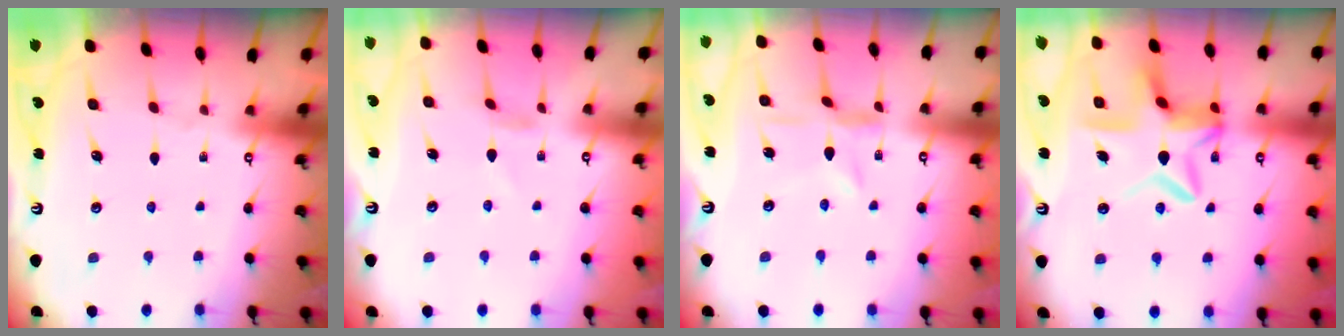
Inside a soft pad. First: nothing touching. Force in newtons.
{"total": 0.0}
{"total": 2.1, "press": 2.1, "slide": 0.3}
{"total": 10.9, "press": 10.9, "slide": 1.1}